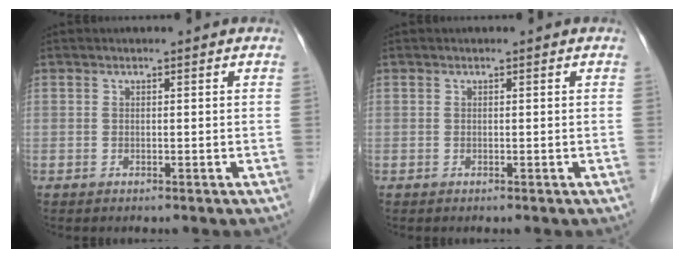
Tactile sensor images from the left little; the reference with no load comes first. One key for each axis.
{"total": 0.0}